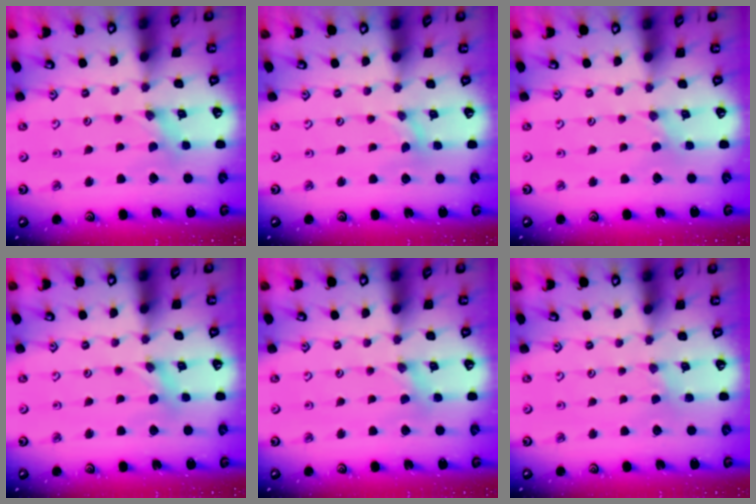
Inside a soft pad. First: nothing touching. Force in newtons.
{"total": 0.0}
{"total": 0.0}
{"total": 0.9, "press": 0.9, "slide": 0.2}
{"total": 1.0, "press": 1.0, "slide": 0.2}
{"total": 0.9, "press": 0.9, "slide": 0.2}